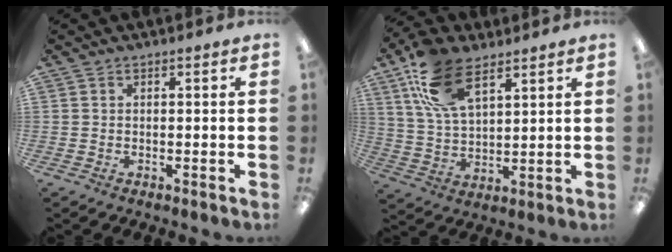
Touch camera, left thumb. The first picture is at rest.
{"total": 15.0, "force": [8.5, 7.4, 9.9], "torque": [-0.208, -0.017, 0.156]}